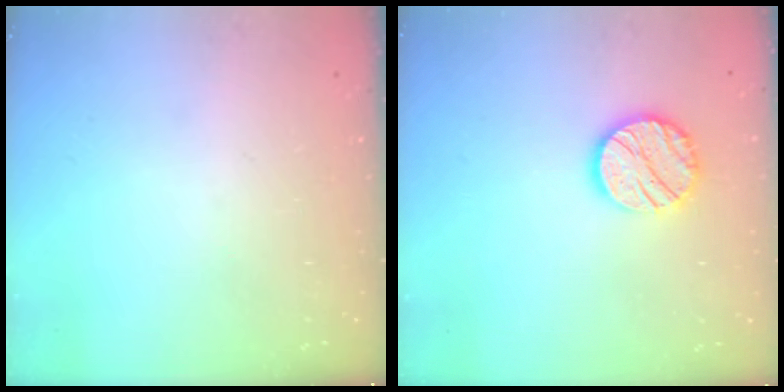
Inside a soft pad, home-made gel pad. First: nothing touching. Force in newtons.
{"total": 12.6, "press": 12.6, "slide": 0.5}